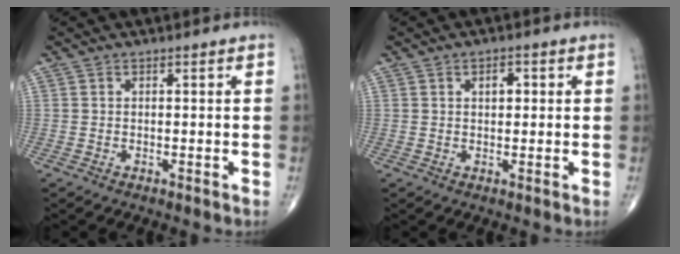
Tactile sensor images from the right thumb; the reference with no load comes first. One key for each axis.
{"total": 2.8, "fx": 0.9, "fy": 1.6, "fz": 2.1, "tx": -0.024, "ty": -0.001, "tz": 0.011}